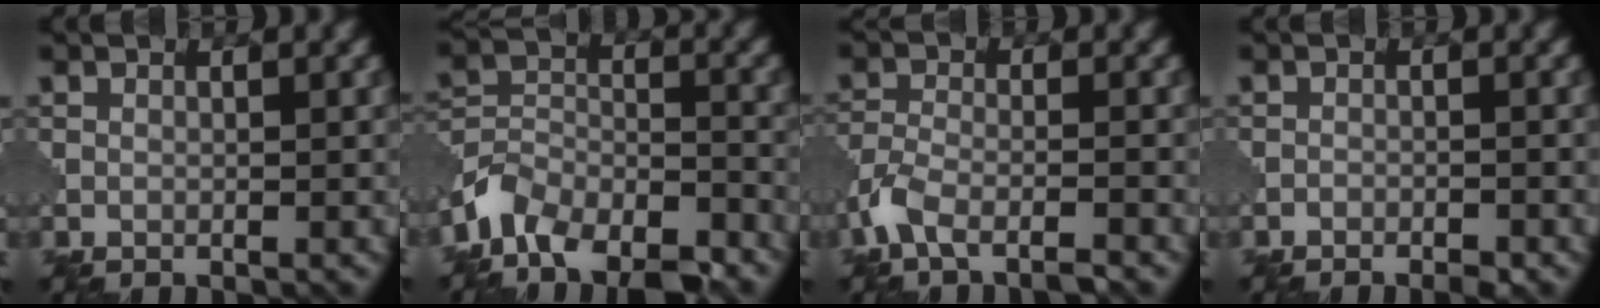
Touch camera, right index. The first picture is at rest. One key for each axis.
{"total": 9.5, "fx": -7.6, "fy": 4.5, "fz": 3.5, "tx": -0.063, "ty": -0.003, "tz": -0.133}
{"total": 4.4, "fx": -3.4, "fy": 1.1, "fz": 2.6, "tx": -0.059, "ty": -0.009, "tz": -0.079}
{"total": 1.7, "fx": -1.5, "fy": 0.4, "fz": 0.7, "tx": -0.016, "ty": 0.000, "tz": -0.027}